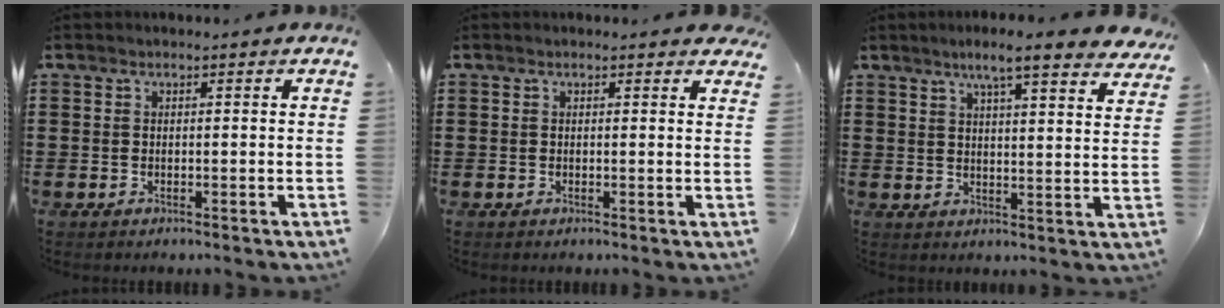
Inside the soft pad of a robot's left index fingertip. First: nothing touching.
{"total": 0.8, "force": [0.6, 0.3, 0.5], "torque": [-0.003, -0.001, 0.010]}
{"total": 6.0, "force": [4.9, 0.1, 3.5], "torque": [-0.075, -0.017, 0.081]}